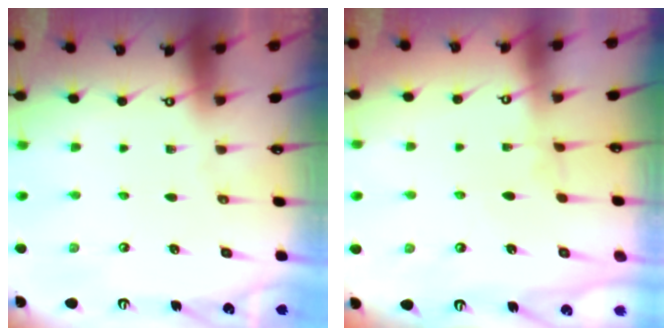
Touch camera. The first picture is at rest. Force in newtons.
{"total": 2.8, "press": 2.8, "slide": 0.4}